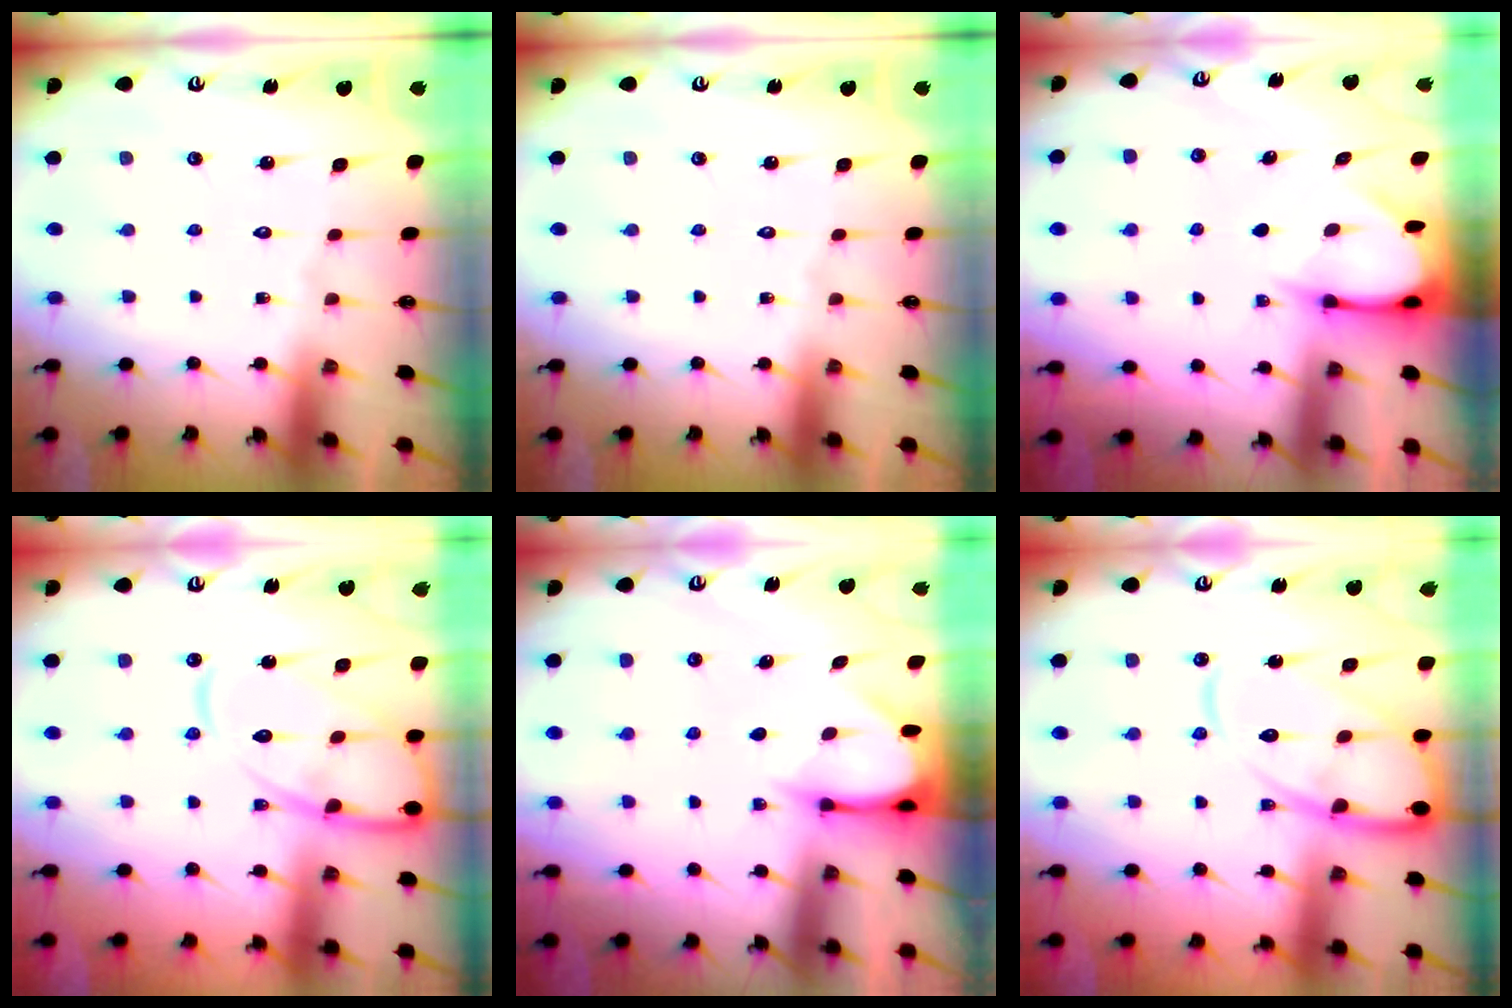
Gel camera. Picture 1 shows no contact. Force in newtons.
{"total": 0.0}
{"total": 3.7, "press": 3.7, "slide": 0.3}
{"total": 13.0, "press": 12.9, "slide": 1.4}
{"total": 3.6, "press": 3.6, "slide": 0.3}
{"total": 13.7, "press": 13.6, "slide": 1.2}